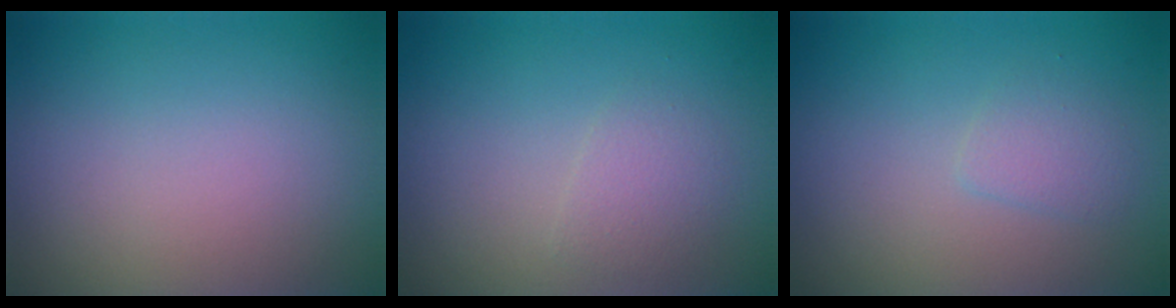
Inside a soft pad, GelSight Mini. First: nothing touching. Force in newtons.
{"total": 1.6, "press": 1.6, "slide": 0.1}
{"total": 1.4, "press": 1.4, "slide": 0.1}